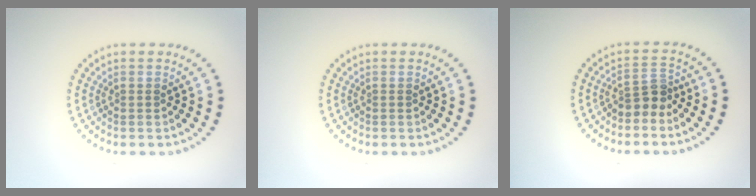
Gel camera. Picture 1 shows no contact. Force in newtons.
{"total": 0.0}
{"total": 2.3, "press": 1.8, "slide": 1.4}